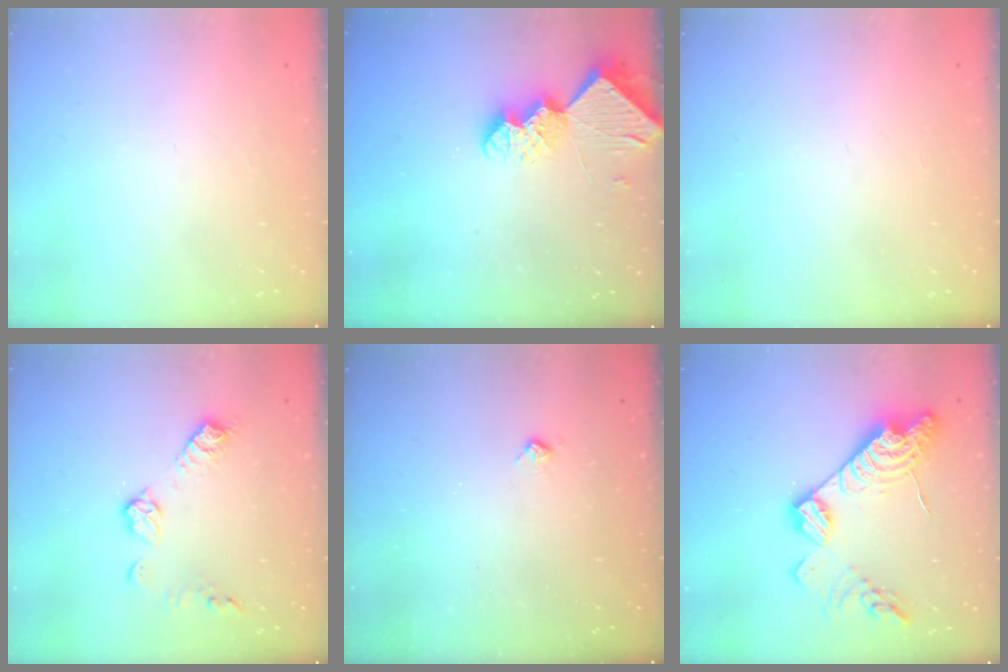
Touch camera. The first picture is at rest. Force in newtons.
{"total": 10.0, "press": 10.0, "slide": 1.0}
{"total": 0.0}
{"total": 9.4, "press": 9.4, "slide": 0.2}
{"total": 3.4, "press": 3.4, "slide": 0.5}
{"total": 18.8, "press": 18.8, "slide": 1.4}